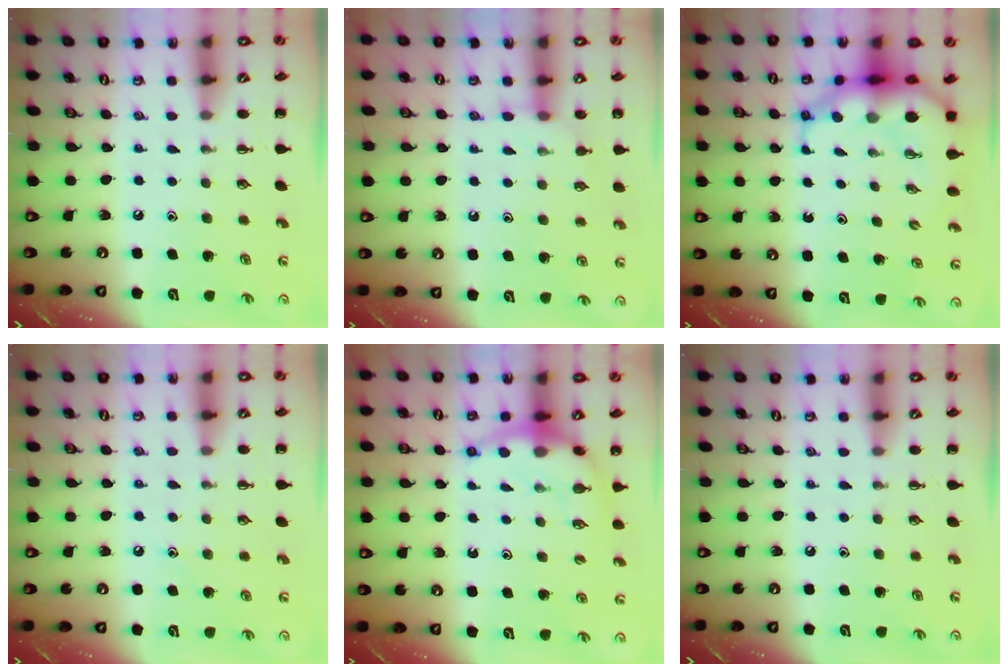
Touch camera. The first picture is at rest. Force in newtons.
{"total": 6.2, "press": 6.1, "slide": 0.8}
{"total": 9.1, "press": 8.8, "slide": 2.3}
{"total": 5.5, "press": 5.3, "slide": 1.6}
{"total": 9.2, "press": 9.0, "slide": 1.6}
{"total": 0.0}